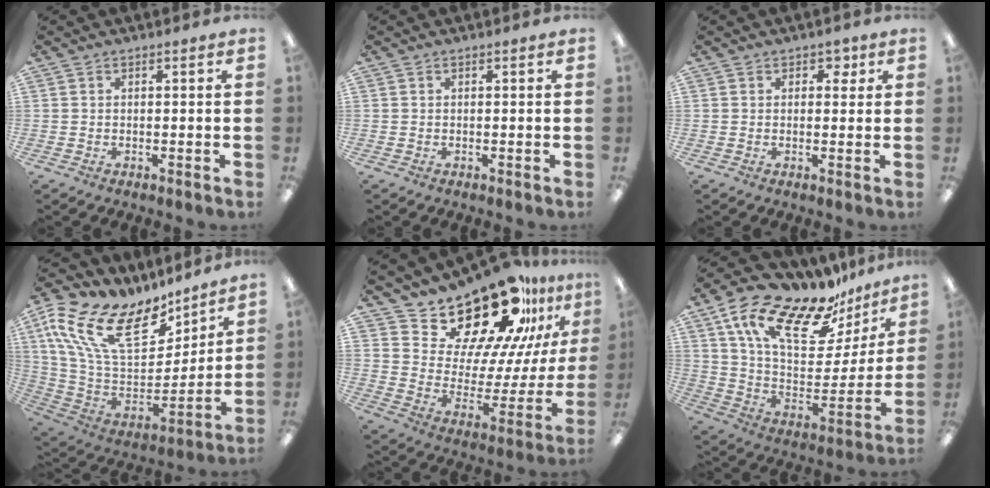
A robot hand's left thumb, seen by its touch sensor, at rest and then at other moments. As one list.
[{"total": 0.0}, {"total": 2.7, "force": [1.3, 2.1, 1.2], "torque": [-0.001, -0.003, 0.017]}, {"total": 21.9, "force": [12.3, 12.0, 13.6], "torque": [-0.275, -0.075, 0.222]}, {"total": 24.0, "force": [20.2, 8.7, 9.7], "torque": [-0.143, -0.156, 0.346]}, {"total": 21.5, "force": [16.2, 8.1, 11.6], "torque": [-0.199, -0.112, 0.276]}]